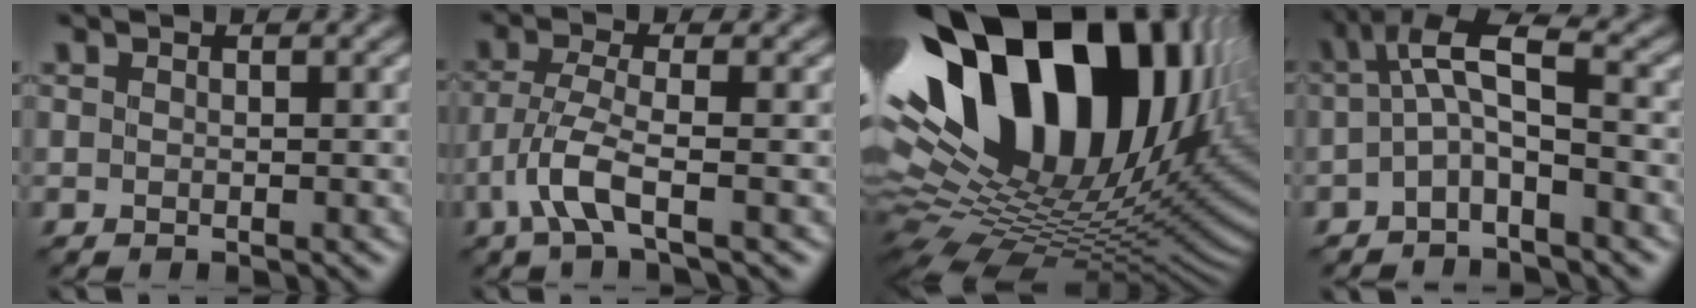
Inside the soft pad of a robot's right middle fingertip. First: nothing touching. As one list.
[{"total": 4.0, "force": [-1.9, 0.8, 3.4], "torque": [-0.076, 0.001, -0.046]}, {"total": 21.8, "force": [7.2, 12.2, 16.6], "torque": [-0.300, 0.023, 0.144]}, {"total": 4.4, "force": [-0.3, 1.5, 4.2], "torque": [-0.080, 0.013, -0.015]}]